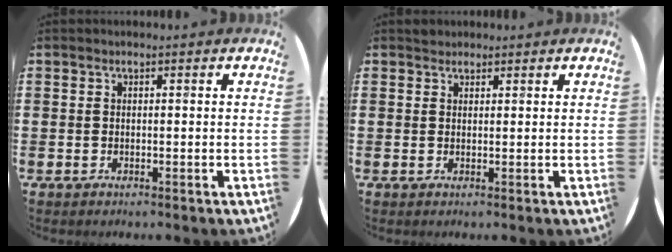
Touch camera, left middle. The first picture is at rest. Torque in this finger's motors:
{"motor_torque": [0.14, -0.05, -0.01, 0.01]}